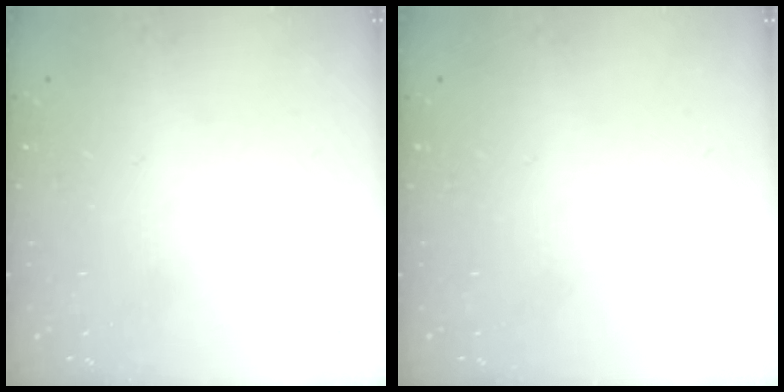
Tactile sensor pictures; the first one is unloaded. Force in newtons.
{"total": 0.0}